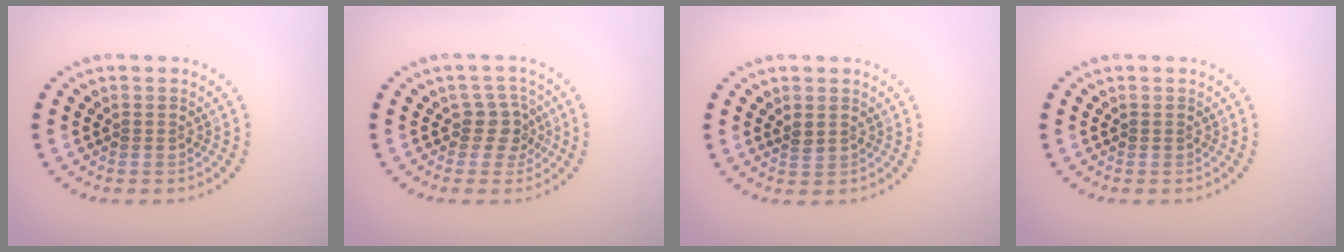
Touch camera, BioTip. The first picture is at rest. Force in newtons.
{"total": 2.5, "press": 1.9, "slide": 1.6}
{"total": 0.8, "press": 0.7, "slide": 0.4}
{"total": 0.0}